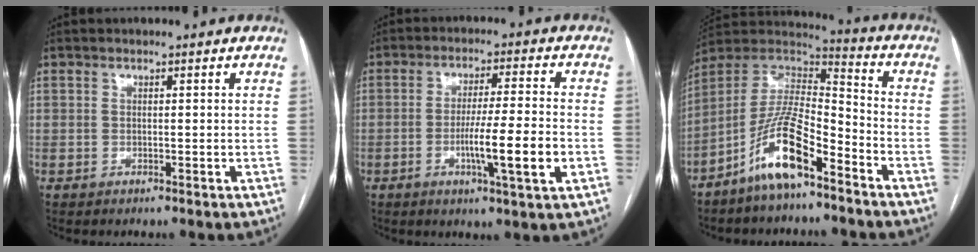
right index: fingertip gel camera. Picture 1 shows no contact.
{"total": 9.6, "force": [-2.7, -0.3, 9.2], "torque": [-0.160, -0.008, -0.046]}
{"total": 13.1, "force": [-8.1, 3.1, 9.9], "torque": [-0.194, 0.012, -0.150]}